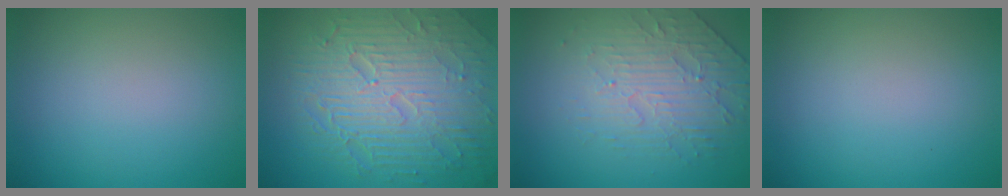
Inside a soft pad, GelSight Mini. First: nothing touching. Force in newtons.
{"total": 10.1, "press": 6.5, "slide": 7.7}
{"total": 4.7, "press": 3.3, "slide": 3.3}
{"total": 0.0}